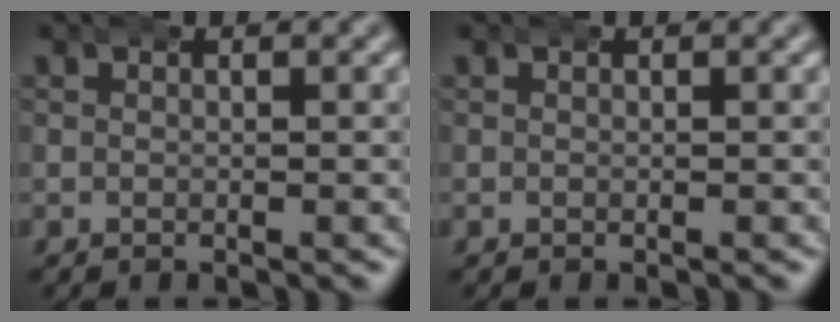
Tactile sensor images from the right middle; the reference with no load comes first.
{"total": 0.0}